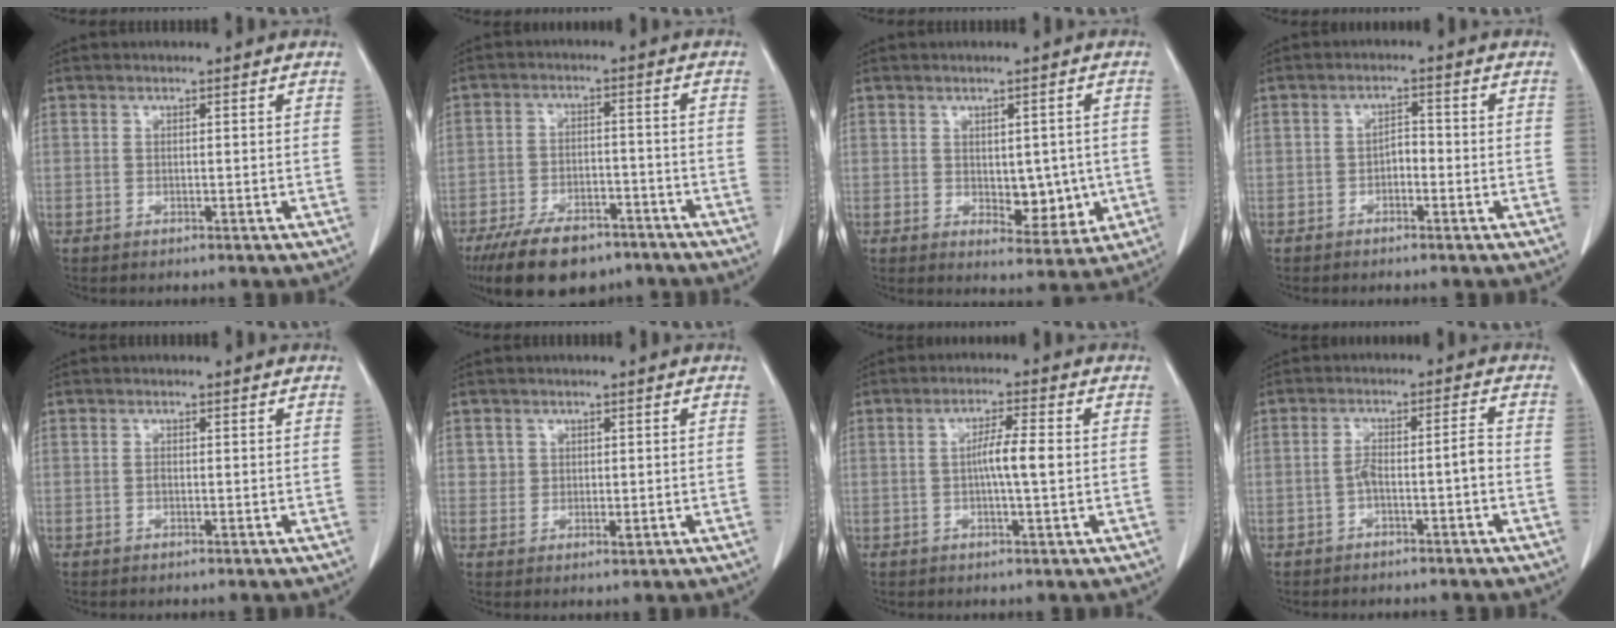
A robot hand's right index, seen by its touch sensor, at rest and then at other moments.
{"total": 10.9, "force": [-8.0, 4.7, 5.6], "torque": [-0.091, -0.010, -0.135]}
{"total": 6.2, "force": [-0.3, 3.2, 5.3], "torque": [-0.061, -0.007, 0.008]}
{"total": 2.4, "force": [-0.6, 1.0, 2.0], "torque": [-0.020, 0.007, -0.013]}
{"total": 0.7, "force": [0.0, 0.3, 0.6], "torque": [-0.011, 0.000, -0.001]}
{"total": 2.2, "force": [0.8, 2.0, 0.4], "torque": [0.001, -0.005, 0.010]}
{"total": 5.1, "force": [0.2, 0.3, 5.1], "torque": [-0.089, 0.003, -0.001]}
{"total": 4.5, "force": [-1.4, 0.4, 4.3], "torque": [-0.074, 0.018, -0.022]}